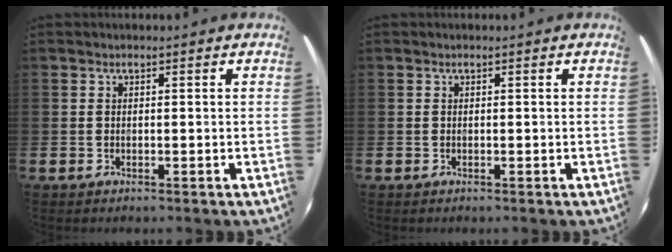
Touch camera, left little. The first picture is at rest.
{"total": 0.0}